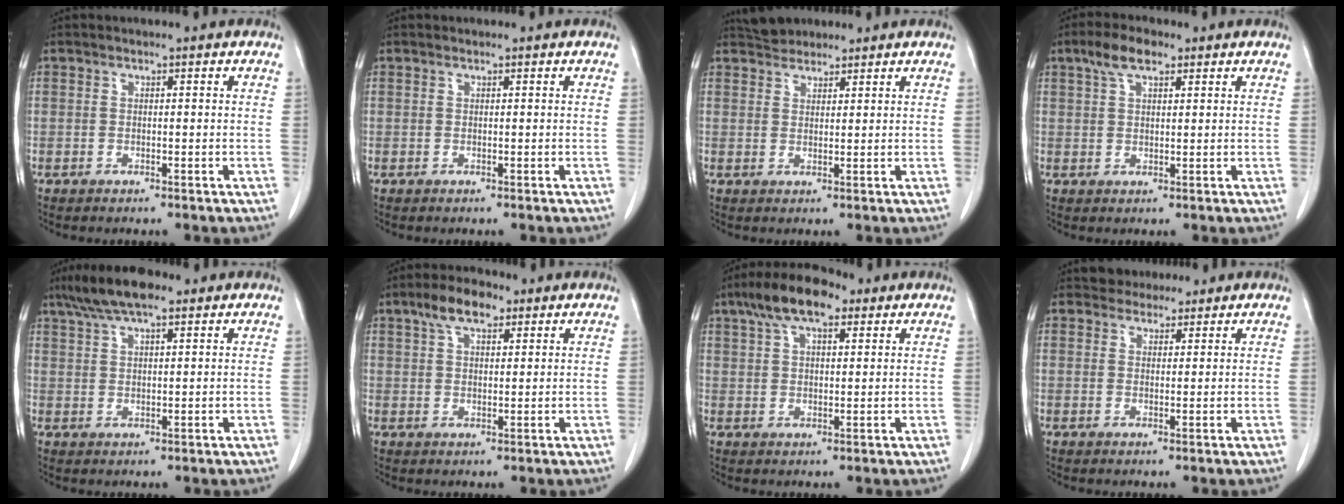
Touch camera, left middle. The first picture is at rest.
{"total": 0.0}
{"total": 3.3, "force": [3.0, 1.2, 0.2], "torque": [-0.009, 0.017, 0.053]}
{"total": 4.7, "force": [2.9, 1.9, 3.2], "torque": [-0.066, 0.016, 0.055]}
{"total": 7.8, "force": [5.6, 1.8, 5.1], "torque": [-0.101, 0.021, 0.099]}
{"total": 6.1, "force": [3.8, 2.6, 4.1], "torque": [-0.078, 0.019, 0.067]}
{"total": 9.3, "force": [5.7, 3.4, 6.5], "torque": [-0.122, 0.027, 0.097]}
{"total": 3.1, "force": [2.7, 1.4, 0.0], "torque": [0.002, 0.011, 0.042]}